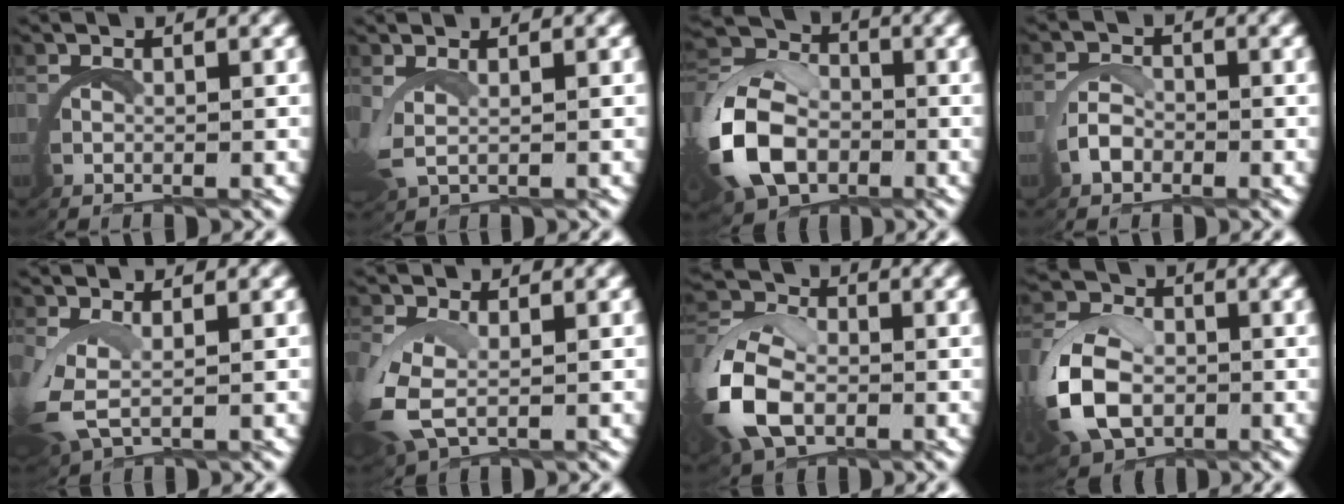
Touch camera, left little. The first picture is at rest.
{"total": 1.9, "force": [1.1, 0.6, 1.5], "torque": [-0.051, -0.011, 0.028]}
{"total": 7.0, "force": [-0.6, 5.5, 4.3], "torque": [-0.098, -0.012, -0.011]}
{"total": 0.9, "force": [-0.1, 0.8, 0.5], "torque": [-0.016, -0.003, -0.008]}
{"total": 2.5, "force": [0.7, 1.3, 2.0], "torque": [-0.074, -0.023, 0.026]}
{"total": 2.9, "force": [0.5, 1.6, 2.3], "torque": [-0.082, -0.021, 0.022]}
{"total": 5.1, "force": [-0.7, 3.7, 3.5], "torque": [-0.096, -0.009, -0.011]}
{"total": 5.7, "force": [-0.4, 4.2, 3.8], "torque": [-0.096, -0.009, -0.006]}